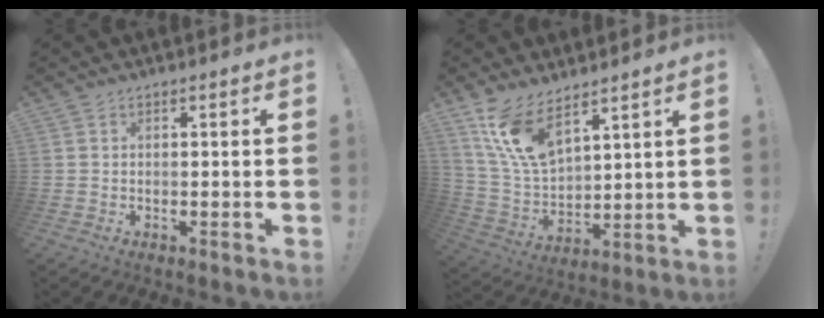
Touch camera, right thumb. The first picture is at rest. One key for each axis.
{"total": 13.4, "fx": 9.5, "fy": 5.9, "fz": 7.6, "tx": -0.173, "ty": -0.057, "tz": 0.181}